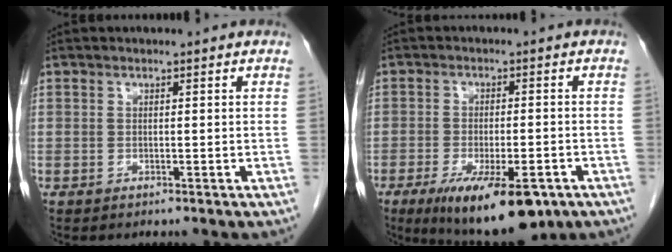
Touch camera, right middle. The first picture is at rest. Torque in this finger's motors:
{"motor_torque": [1.54, -0.59, 0.38, 0.18]}